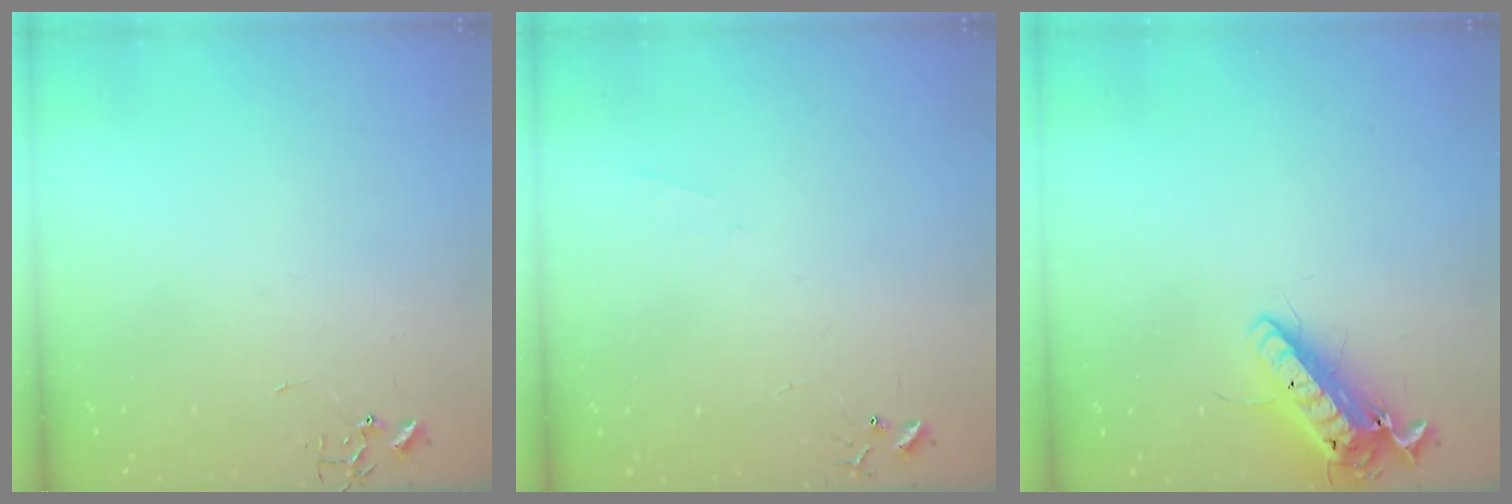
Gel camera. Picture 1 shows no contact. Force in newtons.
{"total": 3.8, "press": 3.7, "slide": 0.6}
{"total": 15.6, "press": 15.4, "slide": 2.8}